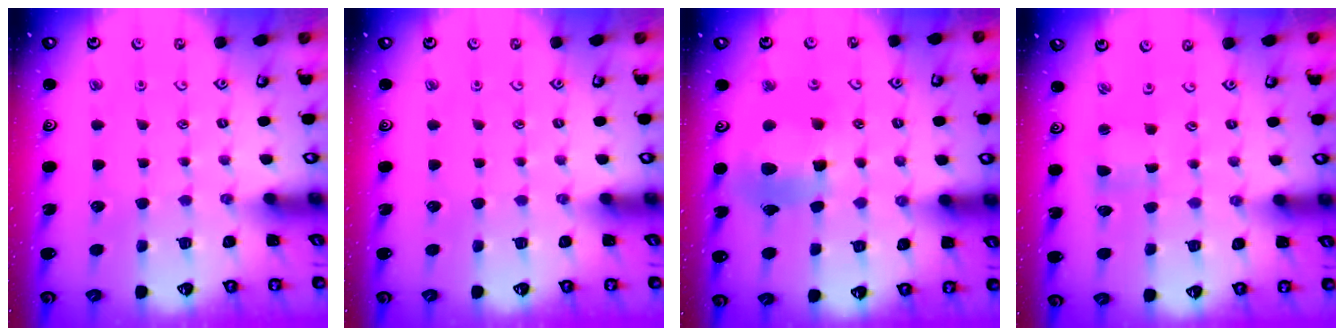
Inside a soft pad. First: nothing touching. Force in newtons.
{"total": 0.0}
{"total": 12.3, "press": 12.2, "slide": 1.3}
{"total": 1.2, "press": 1.2, "slide": 0.2}